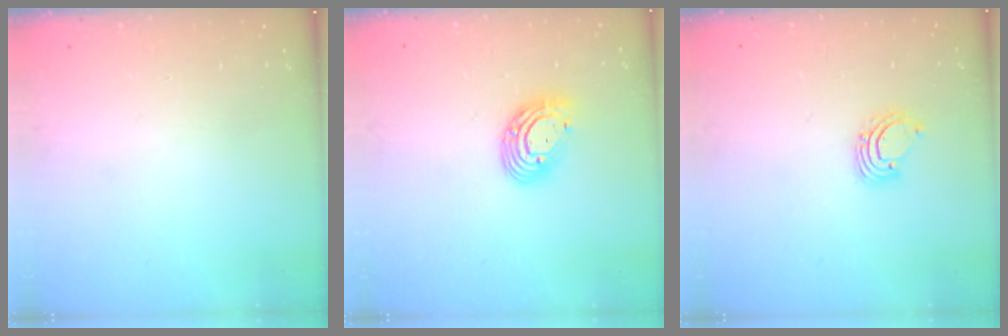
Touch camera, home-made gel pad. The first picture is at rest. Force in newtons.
{"total": 9.9, "press": 9.8, "slide": 1.2}
{"total": 3.1, "press": 3.1, "slide": 0.2}